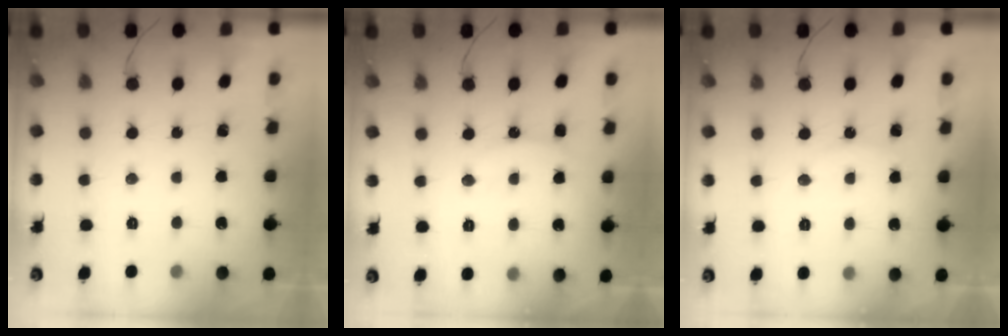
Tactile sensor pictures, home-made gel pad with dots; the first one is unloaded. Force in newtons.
{"total": 9.6, "press": 9.6, "slide": 0.8}
{"total": 6.2, "press": 6.2, "slide": 0.5}